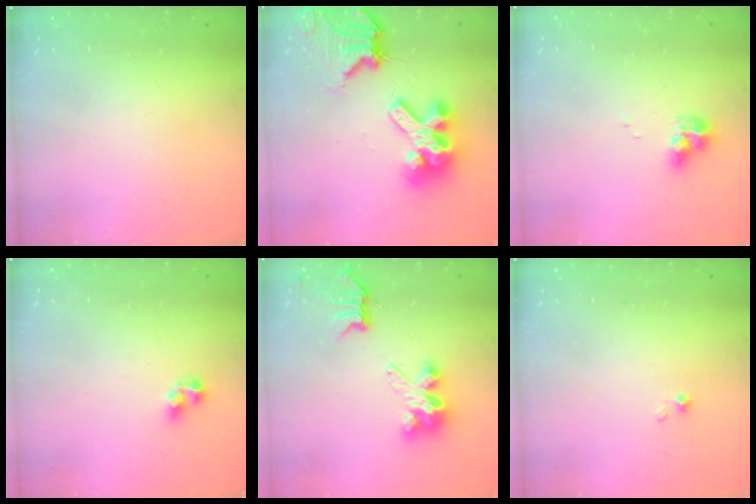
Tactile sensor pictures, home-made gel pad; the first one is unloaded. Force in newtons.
{"total": 16.5, "press": 16.4, "slide": 1.7}
{"total": 7.7, "press": 7.7, "slide": 0.6}
{"total": 4.9, "press": 4.9, "slide": 0.5}
{"total": 6.1, "press": 6.1, "slide": 0.2}
{"total": 0.0}